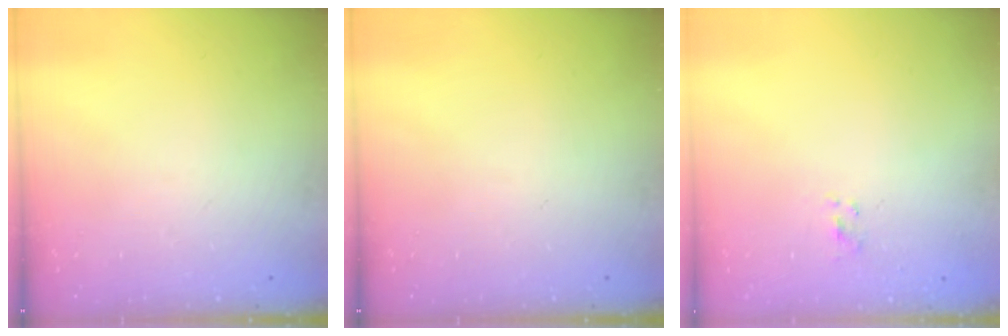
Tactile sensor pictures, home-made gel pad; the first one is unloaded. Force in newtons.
{"total": 0.0}
{"total": 0.8, "press": 0.5, "slide": 0.6}